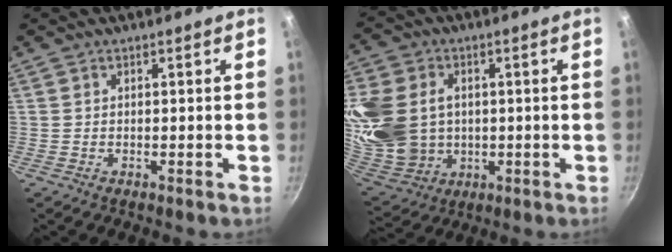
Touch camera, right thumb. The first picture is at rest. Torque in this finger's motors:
{"motor_torque": [-0.93, 1.42, 0.81, 0.87, 0.39]}